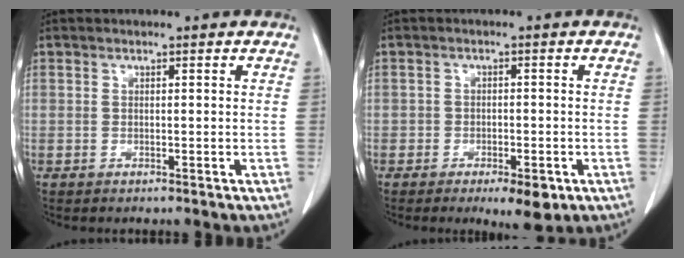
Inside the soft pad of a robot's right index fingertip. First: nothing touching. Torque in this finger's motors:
{"motor_torque": [0.19, -0.14, 0.30, 0.03]}